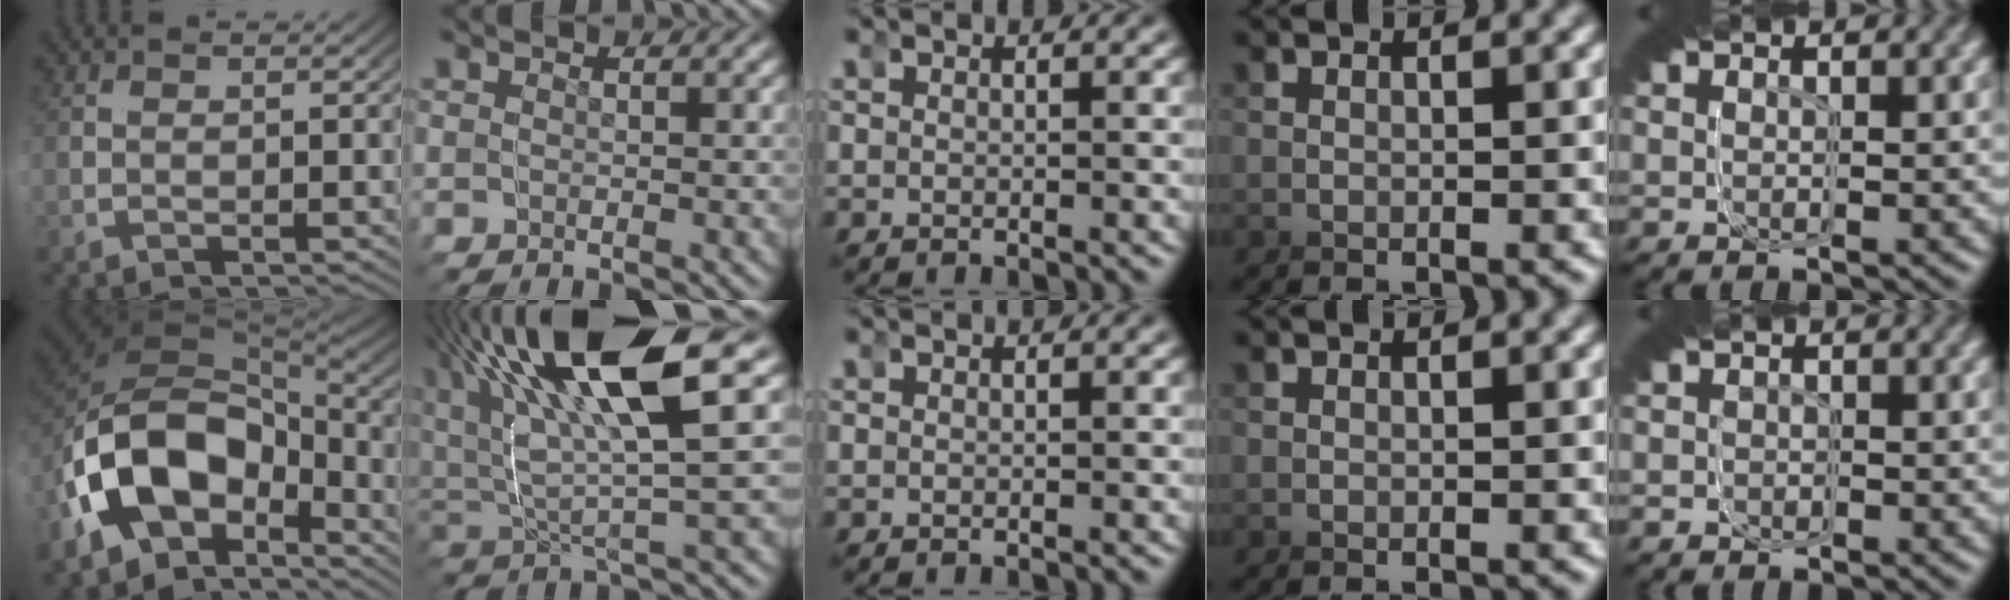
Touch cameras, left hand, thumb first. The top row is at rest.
{"thumb": {"total": 15.2, "force": [-1.7, 8.5, 12.5], "torque": [-0.256, -0.027, -0.019]}, "index": {"total": 8.8, "force": [4.9, 3.1, 6.6], "torque": [-0.141, 0.040, 0.072]}, "little": {"total": 1.2, "force": [-1.0, 0.2, -0.6], "torque": [0.011, -0.020, -0.007]}}